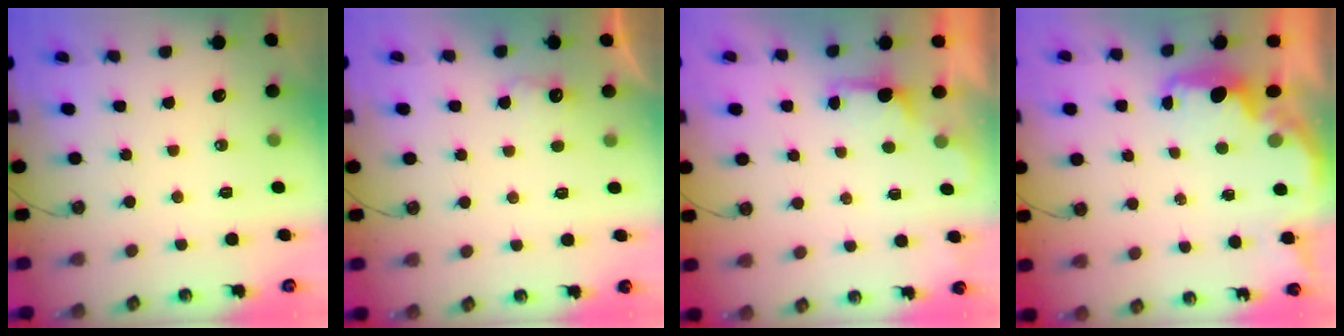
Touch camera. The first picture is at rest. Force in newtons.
{"total": 6.0, "press": 5.9, "slide": 1.0}
{"total": 1.4, "press": 1.2, "slide": 0.8}
{"total": 2.0, "press": 1.9, "slide": 0.7}